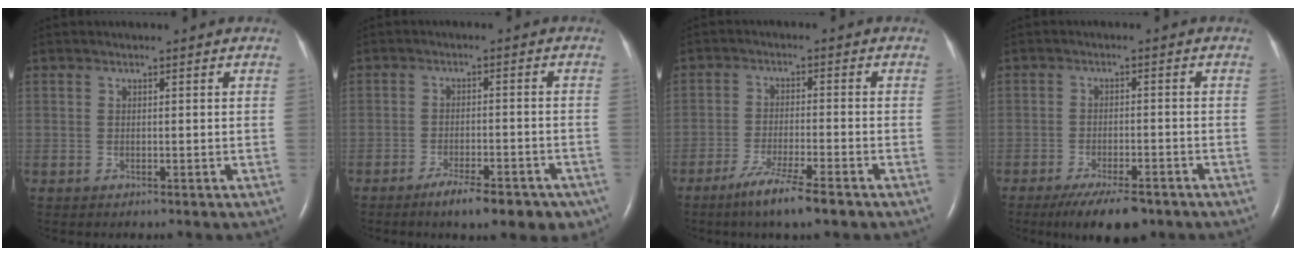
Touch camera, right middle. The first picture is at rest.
{"total": 9.5, "force": [-7.0, 2.8, 5.7], "torque": [-0.064, -0.001, -0.096]}
{"total": 7.4, "force": [-5.0, 0.2, 5.4], "torque": [-0.104, -0.018, -0.087]}
{"total": 8.4, "force": [-6.2, 2.3, 5.1], "torque": [-0.081, -0.013, -0.096]}